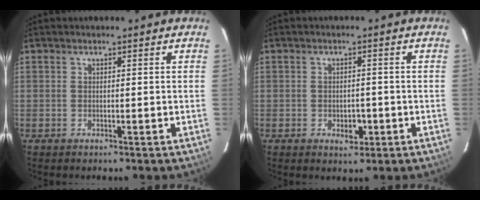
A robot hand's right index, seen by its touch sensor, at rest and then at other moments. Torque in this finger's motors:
{"motor_torque": [0.21, 0.18, 0.02, 0.01]}